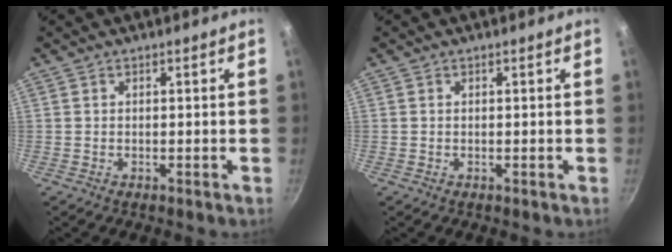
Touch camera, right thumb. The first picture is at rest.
{"total": 0.0}